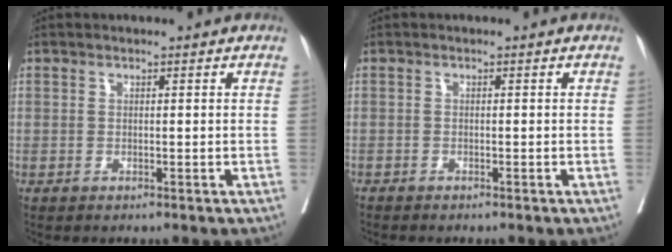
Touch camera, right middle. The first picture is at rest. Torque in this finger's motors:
{"motor_torque": [-0.15, 0.04, 0.00, -0.01]}